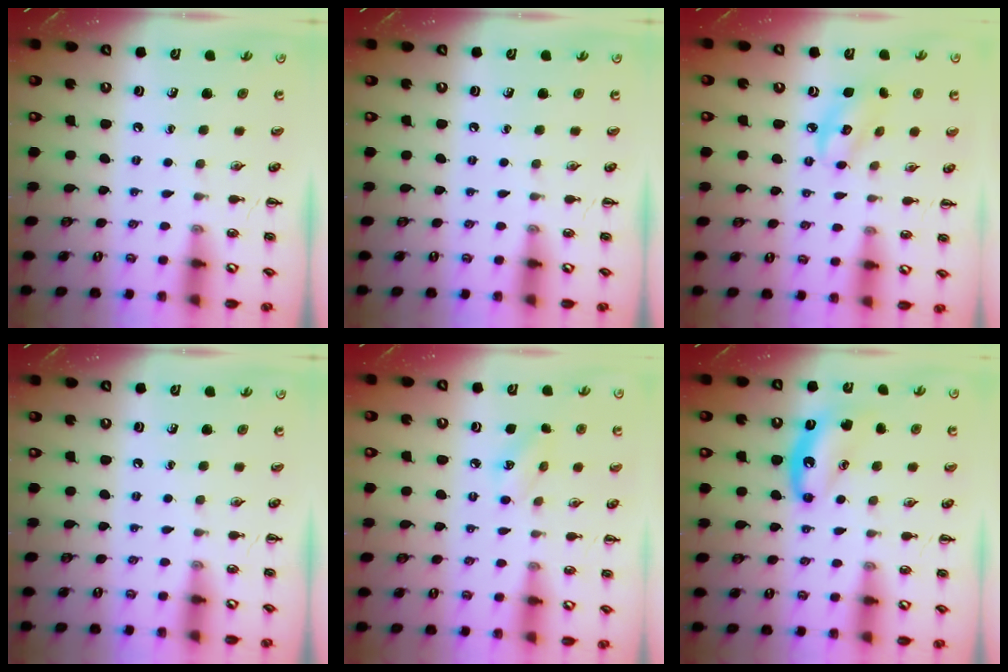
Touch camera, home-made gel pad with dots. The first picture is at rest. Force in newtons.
{"total": 0.0}
{"total": 6.7, "press": 6.7, "slide": 0.3}
{"total": 0.0}
{"total": 5.6, "press": 5.4, "slide": 1.4}
{"total": 9.1, "press": 9.1, "slide": 1.0}